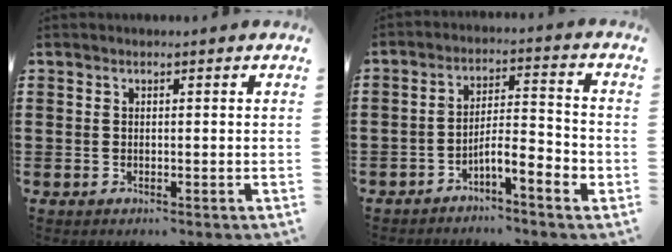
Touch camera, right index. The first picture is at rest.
{"total": 5.2, "force": [-3.5, 0.8, 3.8], "torque": [-0.067, 0.004, -0.066]}